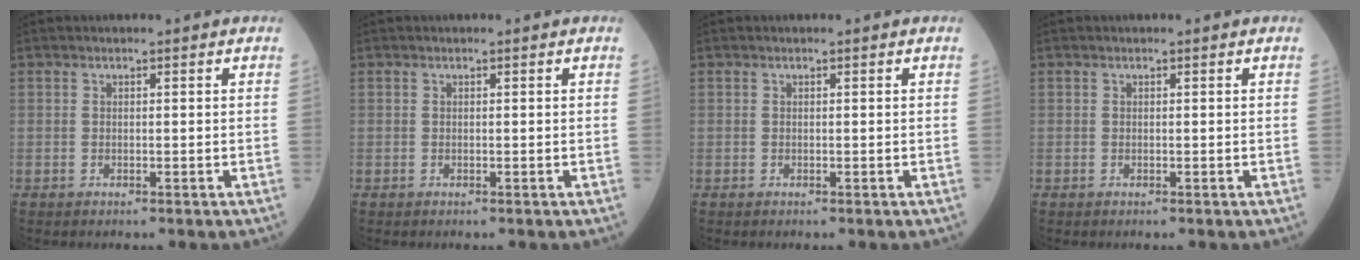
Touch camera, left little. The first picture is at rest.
{"total": 0.0}
{"total": 0.0}
{"total": 0.0}